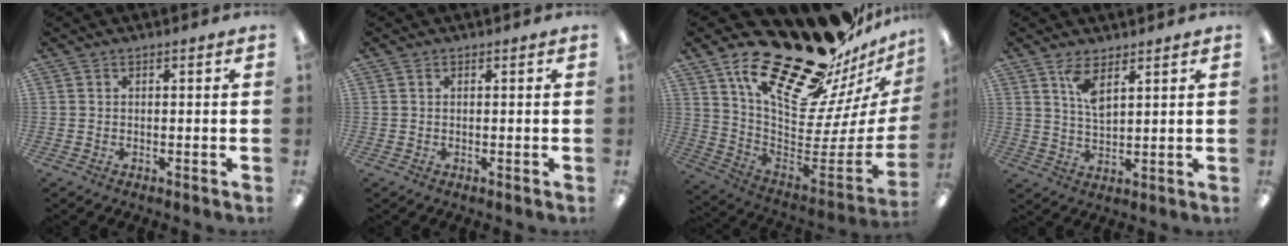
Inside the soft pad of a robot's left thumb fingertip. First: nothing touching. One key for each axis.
{"total": 0.0}
{"total": 28.7, "fx": 20.9, "fy": 10.9, "fz": 16.4, "tx": -0.214, "ty": -0.173, "tz": 0.384}
{"total": 6.1, "fx": 4.1, "fy": 2.3, "fz": 3.9, "tx": -0.072, "ty": -0.016, "tz": 0.070}